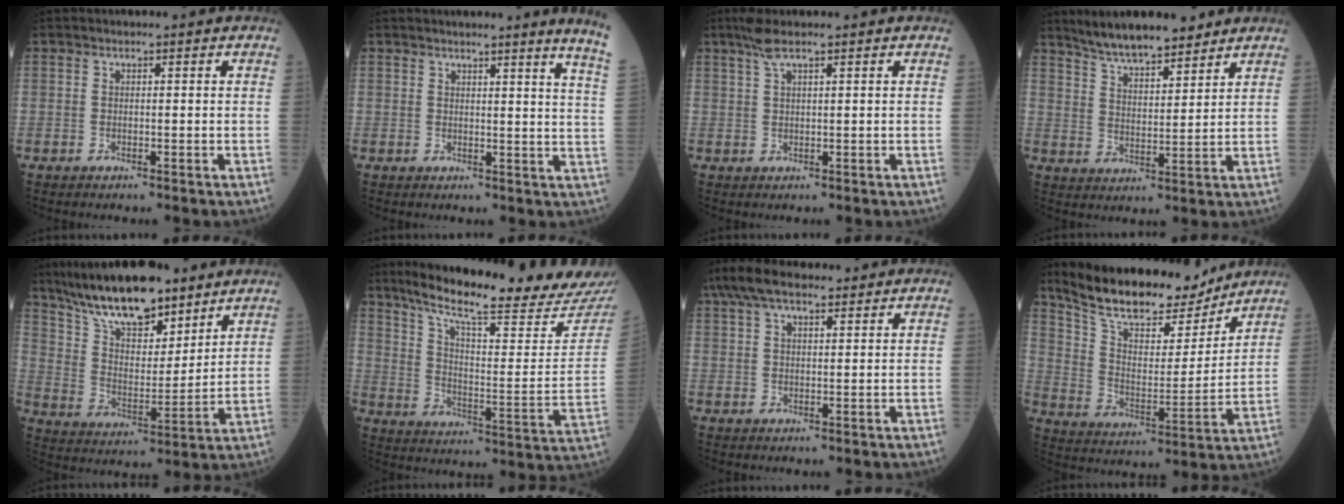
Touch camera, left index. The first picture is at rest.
{"total": 8.6, "force": [7.4, -2.0, 3.9], "torque": [-0.043, -0.077, 0.059]}
{"total": 3.3, "force": [2.3, 0.2, 2.3], "torque": [-0.055, 0.011, 0.050]}
{"total": 10.3, "force": [8.9, 2.0, 4.8], "torque": [-0.084, 0.009, 0.158]}
{"total": 16.7, "force": [13.2, 5.2, 8.8], "torque": [-0.162, 0.006, 0.238]}
{"total": 24.8, "force": [22.0, 0.7, 11.4], "torque": [-0.183, -0.075, 0.300]}
{"total": 8.6, "force": [6.6, 2.8, 4.8], "torque": [-0.095, 0.041, 0.120]}
{"total": 17.3, "force": [15.0, 4.9, 7.1], "torque": [-0.126, -0.006, 0.252]}